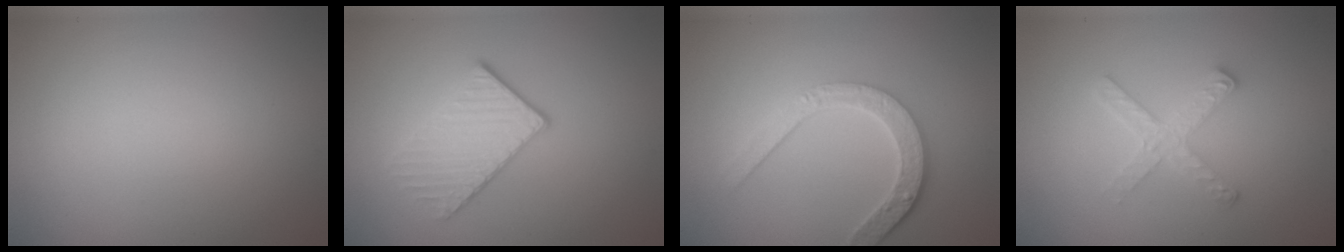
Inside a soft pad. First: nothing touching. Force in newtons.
{"total": 3.0, "press": 2.9, "slide": 0.8}
{"total": 4.5, "press": 3.5, "slide": 2.9}
{"total": 2.6, "press": 2.5, "slide": 0.4}